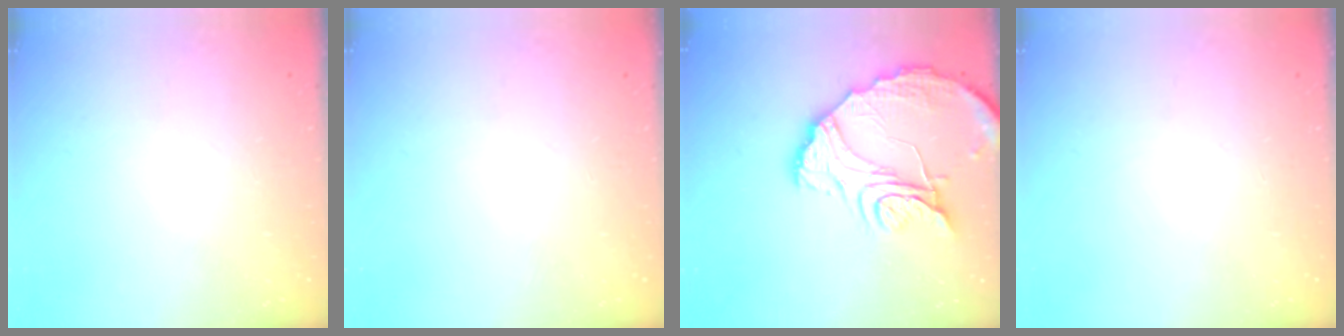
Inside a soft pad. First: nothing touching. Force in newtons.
{"total": 0.0}
{"total": 16.6, "press": 16.5, "slide": 1.6}
{"total": 0.0}